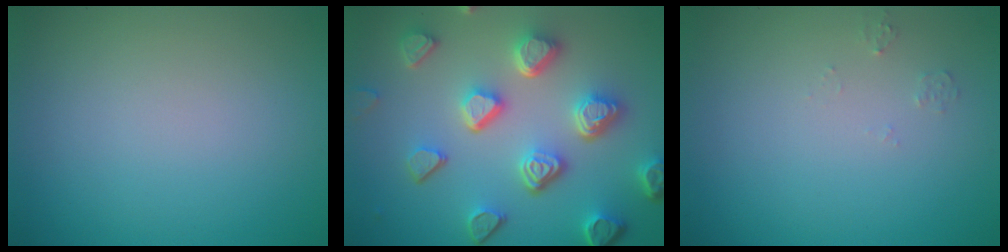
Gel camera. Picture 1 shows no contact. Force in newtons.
{"total": 6.8, "press": 5.3, "slide": 4.2}
{"total": 0.7, "press": 0.7, "slide": 0.1}